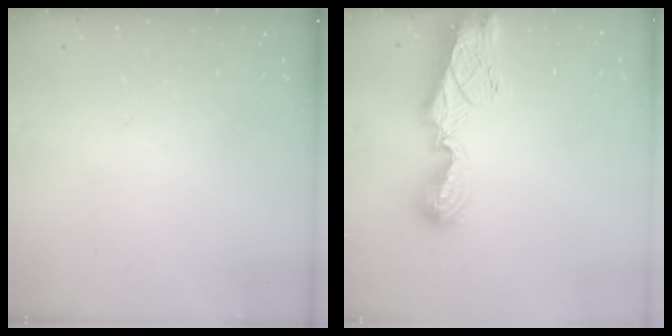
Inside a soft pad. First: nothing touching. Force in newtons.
{"total": 11.7, "press": 11.6, "slide": 1.1}